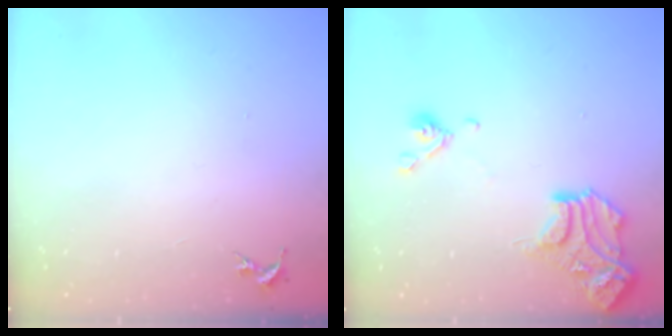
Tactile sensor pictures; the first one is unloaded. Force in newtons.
{"total": 14.9, "press": 14.8, "slide": 1.2}